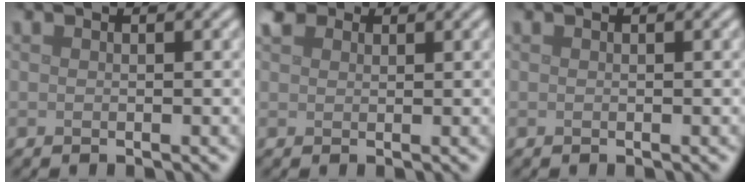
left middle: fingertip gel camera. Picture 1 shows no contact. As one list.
[{"total": 1.9, "force": [1.2, 1.2, 0.6], "torque": [-0.014, 0.007, 0.022]}, {"total": 0.0}]